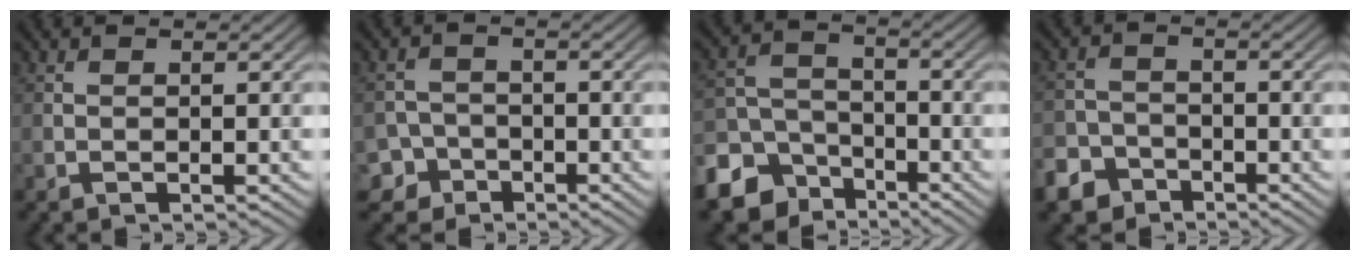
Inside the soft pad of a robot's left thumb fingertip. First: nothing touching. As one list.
[{"total": 4.5, "force": [-2.5, 3.7, 0.7], "torque": [0.005, -0.001, -0.060]}, {"total": 9.7, "force": [-6.2, 6.6, 3.4], "torque": [-0.084, -0.019, -0.122]}, {"total": 5.2, "force": [-3.7, 3.4, 1.4], "torque": [-0.027, -0.005, -0.077]}]